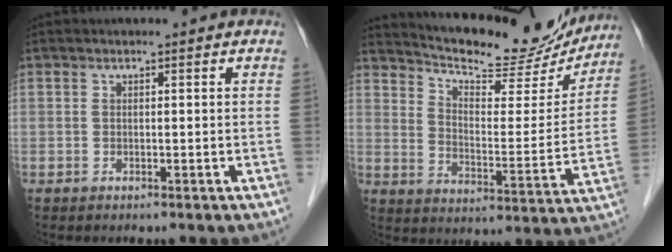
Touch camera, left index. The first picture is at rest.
{"total": 19.6, "force": [18.2, 3.9, 6.2], "torque": [-0.095, -0.026, 0.249]}